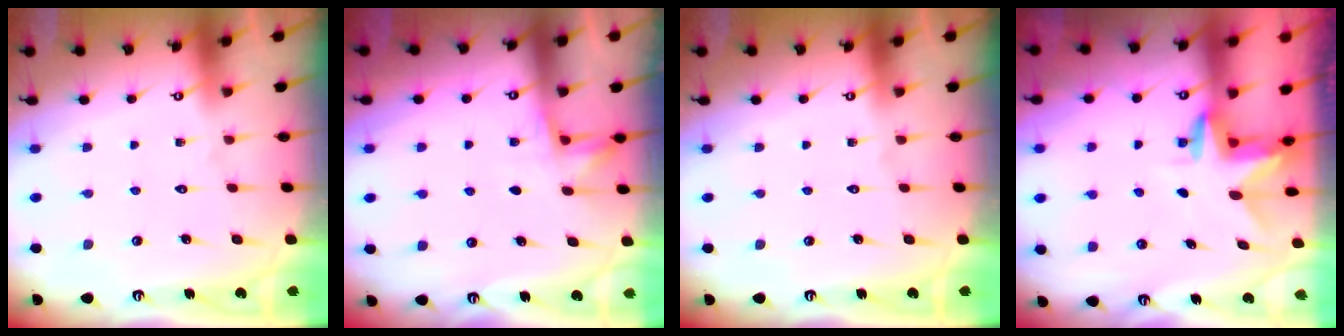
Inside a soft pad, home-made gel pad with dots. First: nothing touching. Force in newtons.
{"total": 4.0, "press": 3.7, "slide": 1.7}
{"total": 0.0}
{"total": 3.0, "press": 3.0, "slide": 0.2}